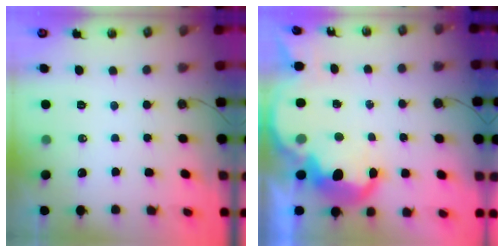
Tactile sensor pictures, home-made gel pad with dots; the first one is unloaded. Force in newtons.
{"total": 10.2, "press": 10.2, "slide": 0.8}